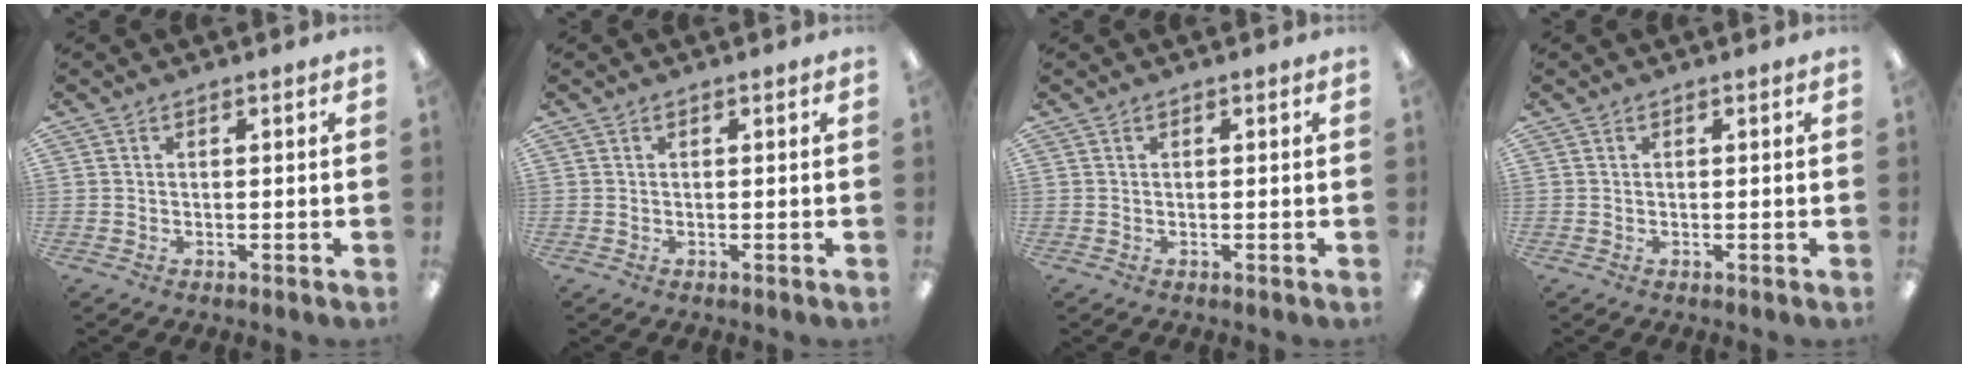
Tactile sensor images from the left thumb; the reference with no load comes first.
{"total": 0.0}
{"total": 0.0}
{"total": 0.0}